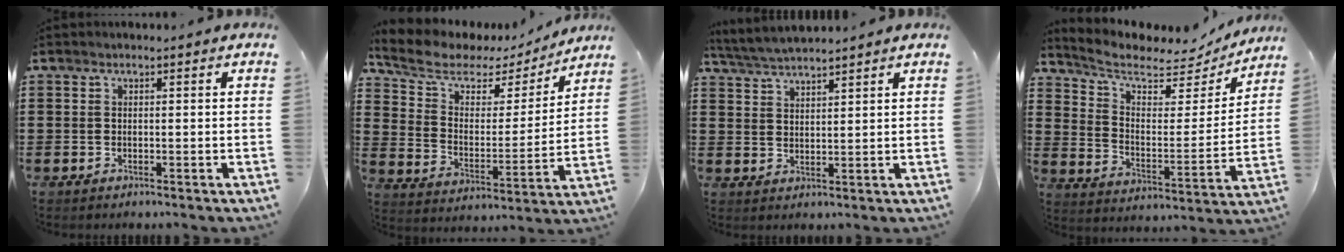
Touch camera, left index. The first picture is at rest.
{"total": 6.9, "force": [5.4, 3.3, 2.7], "torque": [-0.088, -0.031, 0.091]}
{"total": 3.7, "force": [3.6, 0.1, 1.0], "torque": [-0.031, -0.009, 0.064]}
{"total": 6.4, "force": [5.3, 2.5, 2.7], "torque": [-0.074, -0.038, 0.087]}